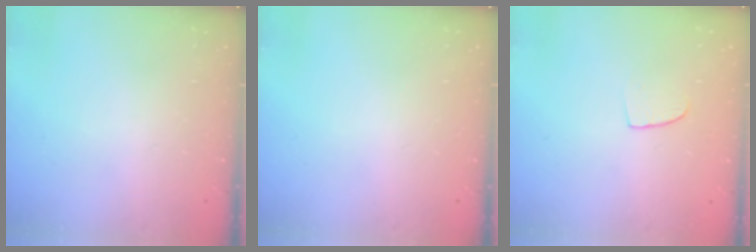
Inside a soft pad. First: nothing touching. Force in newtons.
{"total": 0.0}
{"total": 5.8, "press": 5.8, "slide": 0.4}